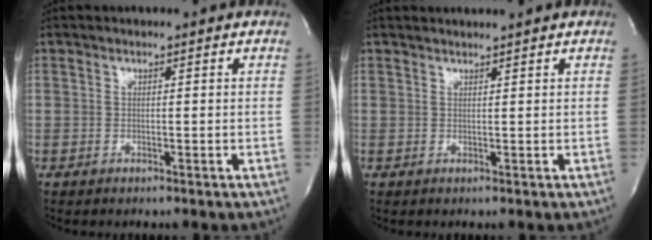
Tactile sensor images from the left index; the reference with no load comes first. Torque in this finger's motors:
{"motor_torque": [0.31, -0.94, 0.05, 0.02]}